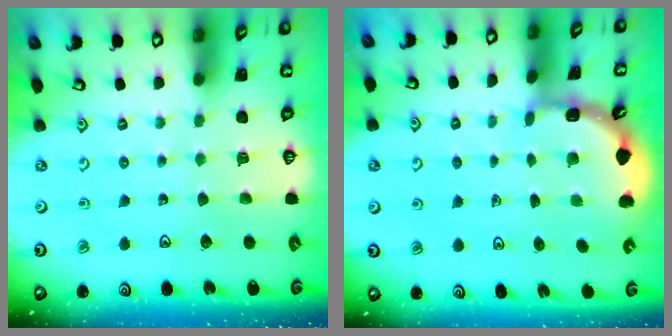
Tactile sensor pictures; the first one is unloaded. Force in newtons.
{"total": 2.3, "press": 2.3, "slide": 0.1}